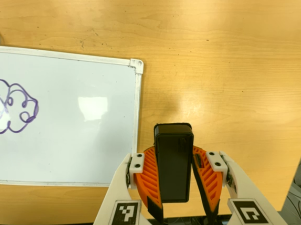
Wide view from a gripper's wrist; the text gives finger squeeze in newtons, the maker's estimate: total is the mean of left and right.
{"total": 7.1, "left": 6.6, "right": 7.7}